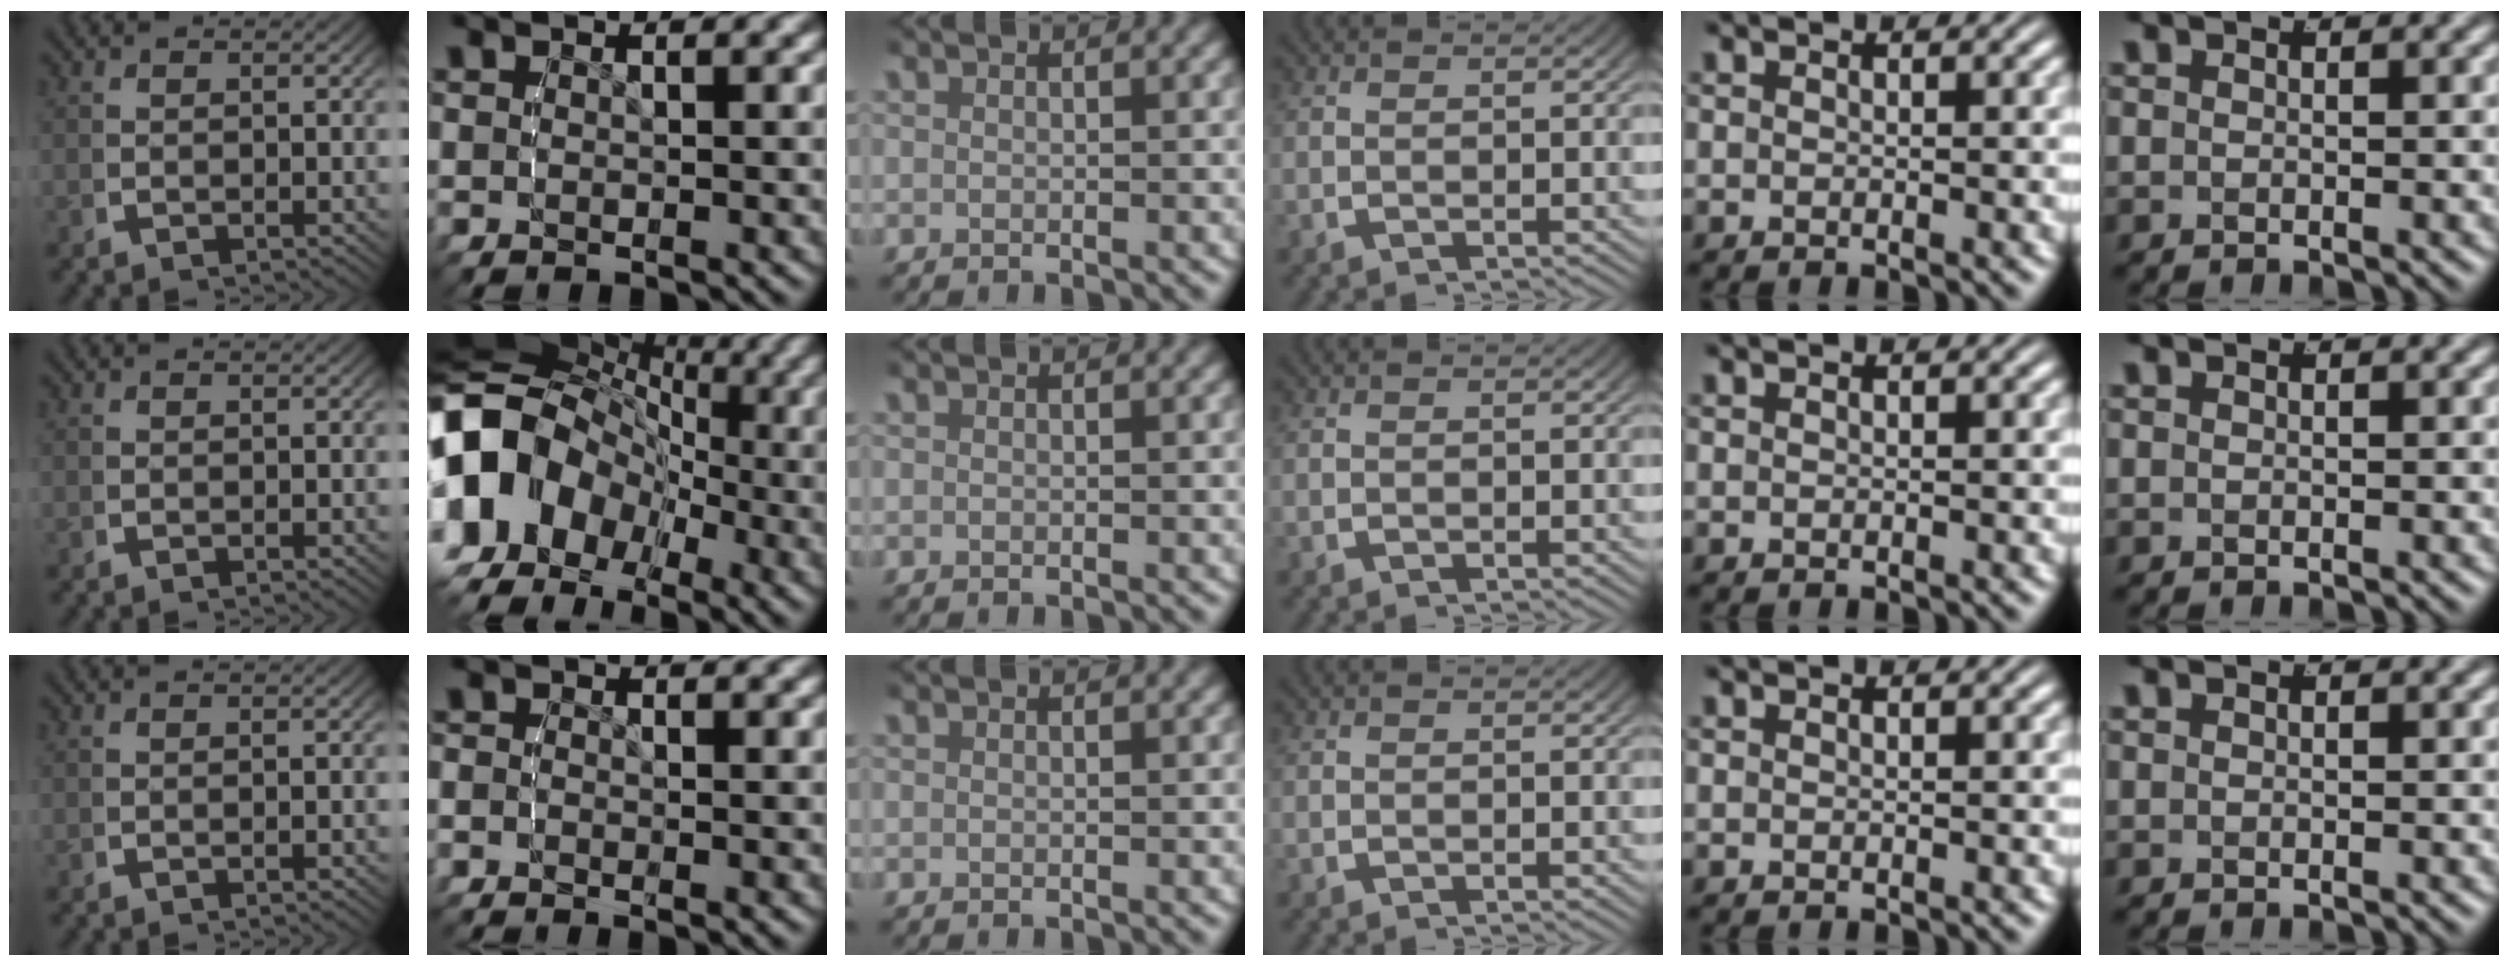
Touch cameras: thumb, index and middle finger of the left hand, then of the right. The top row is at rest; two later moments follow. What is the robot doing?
{"motion": "lift_and_place", "object": "toy banana"}